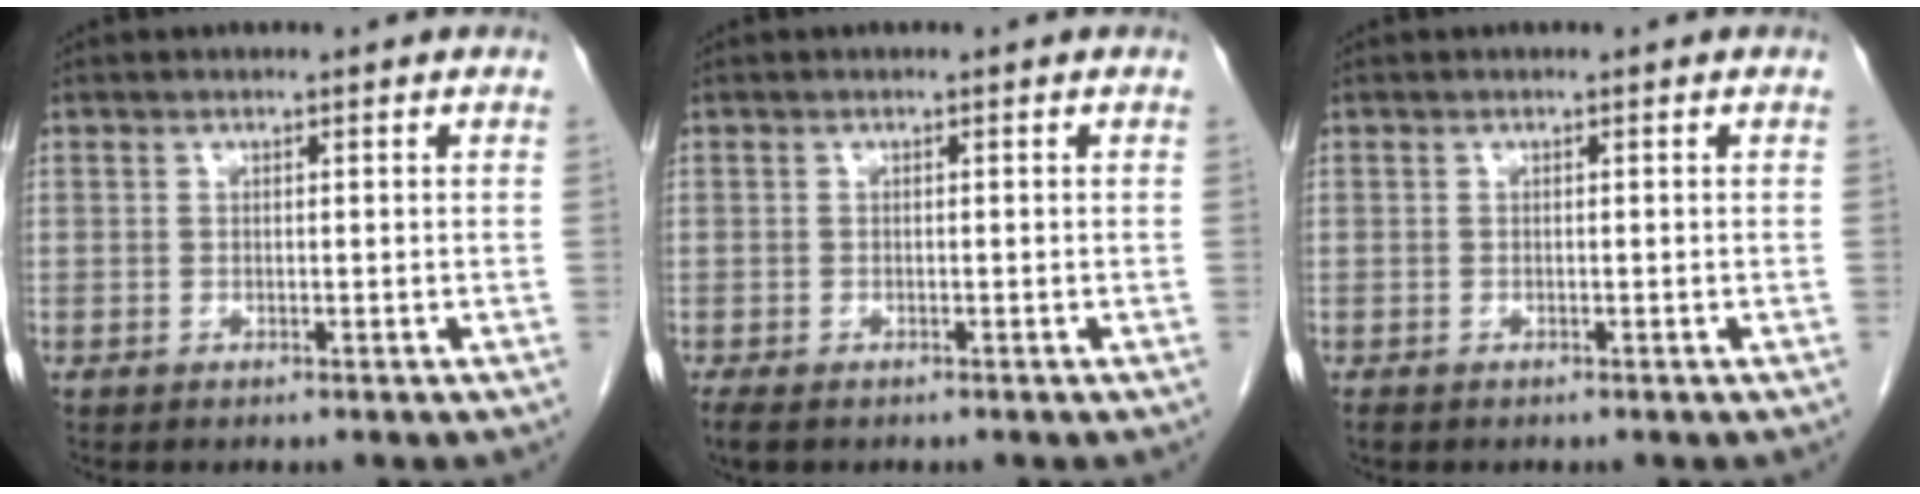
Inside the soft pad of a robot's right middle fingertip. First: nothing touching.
{"total": 3.5, "force": [-2.6, 1.6, 1.7], "torque": [-0.034, -0.009, -0.038]}
{"total": 0.7, "force": [-0.5, 0.4, 0.2], "torque": [-0.009, -0.001, -0.008]}